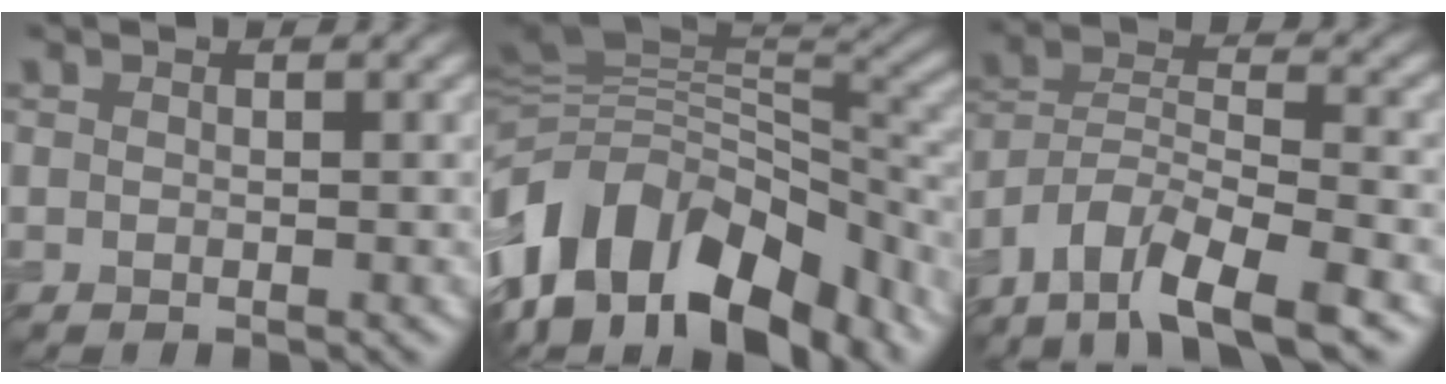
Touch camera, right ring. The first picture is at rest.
{"total": 13.6, "force": [-6.8, 8.5, 8.2], "torque": [-0.167, 0.025, -0.114]}
{"total": 10.2, "force": [-7.7, 3.3, 5.9], "torque": [-0.102, 0.000, -0.137]}